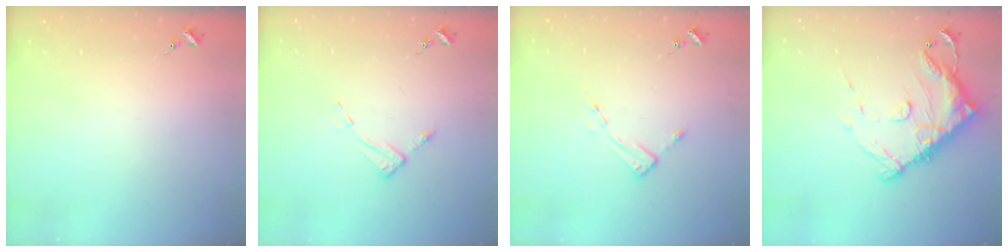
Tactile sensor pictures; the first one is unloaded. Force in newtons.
{"total": 5.4, "press": 5.3, "slide": 0.5}
{"total": 4.4, "press": 4.4, "slide": 0.3}
{"total": 15.0, "press": 14.9, "slide": 1.7}